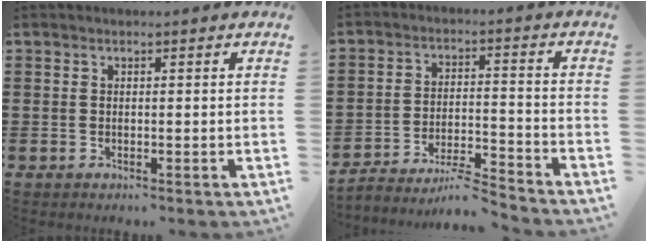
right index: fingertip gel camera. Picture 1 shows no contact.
{"total": 5.8, "force": [-5.4, 0.3, 2.1], "torque": [-0.042, -0.003, -0.107]}